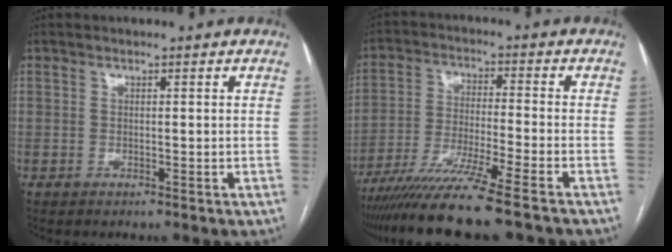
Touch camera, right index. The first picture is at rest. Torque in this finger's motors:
{"motor_torque": [1.16, -0.98, 0.74, 0.15]}